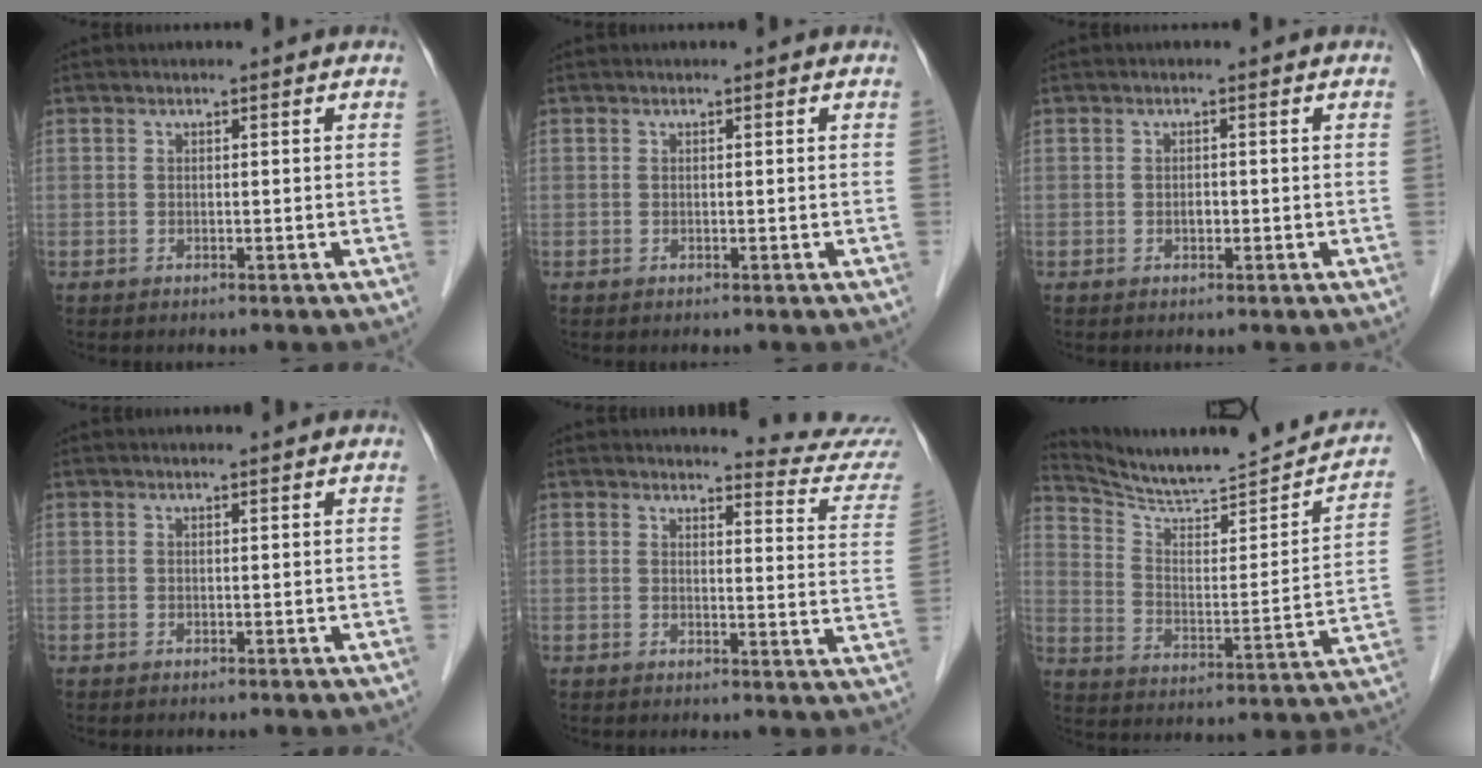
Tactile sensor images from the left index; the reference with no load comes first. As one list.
[{"total": 0.0}, {"total": 0.9, "force": [-0.2, 0.5, 0.6], "torque": [-0.012, 0.001, -0.005]}, {"total": 0.9, "force": [0.8, 0.0, 0.3], "torque": [-0.006, 0.006, 0.014]}, {"total": 10.1, "force": [10.0, -0.8, 0.3], "torque": [-0.001, -0.087, 0.096]}, {"total": 18.3, "force": [17.3, 1.3, 6.0], "torque": [-0.091, -0.045, 0.255]}]